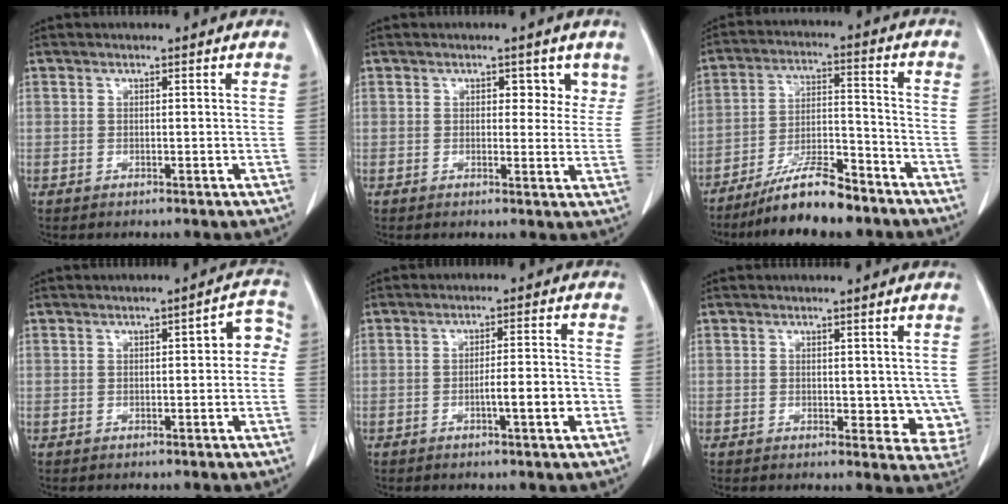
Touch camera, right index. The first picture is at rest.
{"total": 3.8, "force": [1.9, 2.4, 2.2], "torque": [-0.004, 0.001, 0.018]}
{"total": 10.9, "force": [-8.8, 1.8, 6.2], "torque": [-0.110, 0.000, -0.157]}
{"total": 4.0, "force": [0.0, 1.6, 3.7], "torque": [-0.034, 0.025, -0.004]}
{"total": 5.2, "force": [-2.0, 0.3, 4.8], "torque": [-0.070, 0.006, -0.030]}
{"total": 5.3, "force": [0.4, 3.3, 4.2], "torque": [-0.022, -0.009, 0.008]}